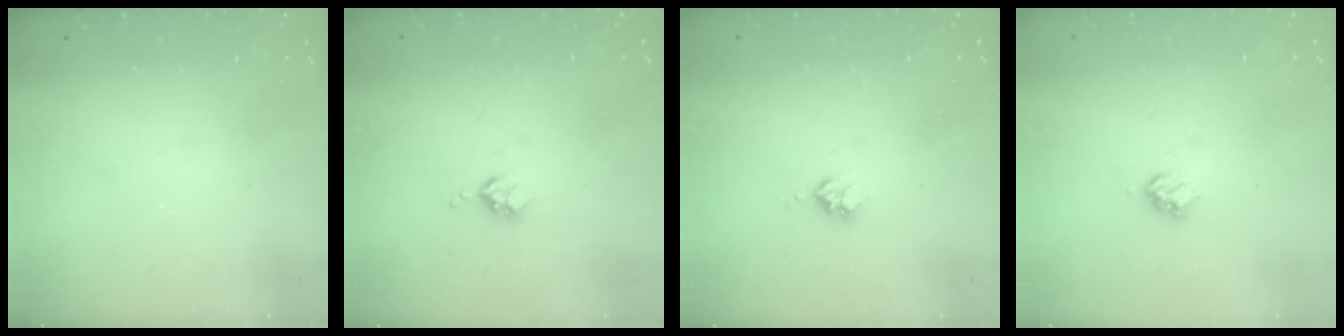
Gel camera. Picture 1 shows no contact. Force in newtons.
{"total": 3.3, "press": 3.3, "slide": 0.4}
{"total": 2.5, "press": 2.5, "slide": 0.3}
{"total": 3.2, "press": 3.2, "slide": 0.4}